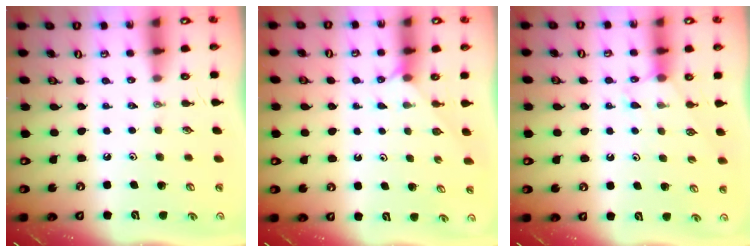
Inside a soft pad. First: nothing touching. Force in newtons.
{"total": 2.0, "press": 1.9, "slide": 0.4}
{"total": 4.4, "press": 4.3, "slide": 0.5}